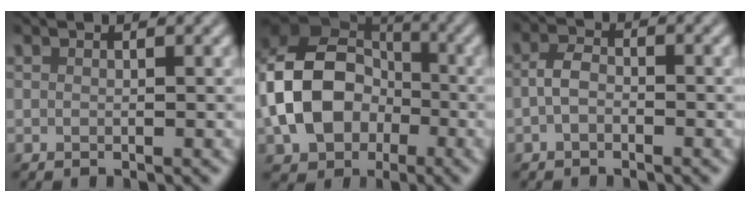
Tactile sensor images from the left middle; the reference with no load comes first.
{"total": 12.1, "force": [-2.3, 9.3, 7.4], "torque": [-0.148, -0.011, -0.054]}
{"total": 1.9, "force": [-0.7, 1.1, 1.4], "torque": [-0.027, 0.006, -0.021]}